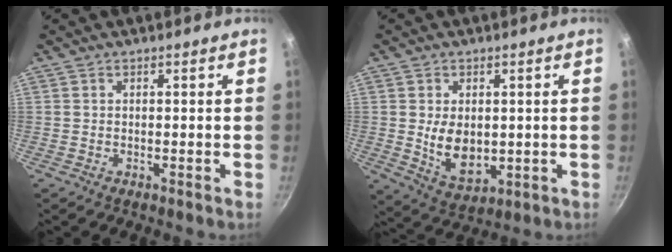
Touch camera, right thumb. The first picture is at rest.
{"total": 8.5, "force": [0.2, 5.6, 6.5], "torque": [-0.096, -0.020, 0.021]}